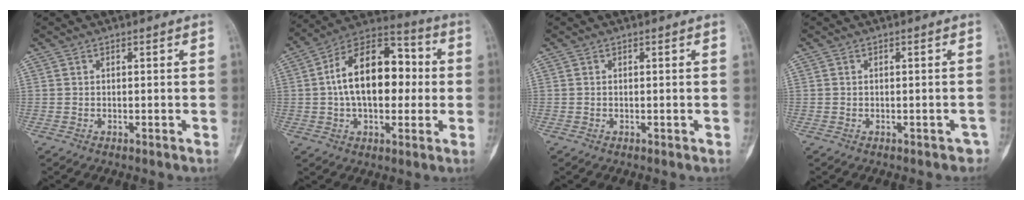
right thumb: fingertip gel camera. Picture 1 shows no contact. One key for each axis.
{"total": 19.0, "fx": 0.8, "fy": 11.4, "fz": 15.1, "tx": -0.216, "ty": 0.038, "tz": 0.005}
{"total": 0.0}
{"total": 1.9, "fx": -1.1, "fy": 1.4, "fz": 0.4, "tx": 0.005, "ty": 0.017, "tz": -0.012}